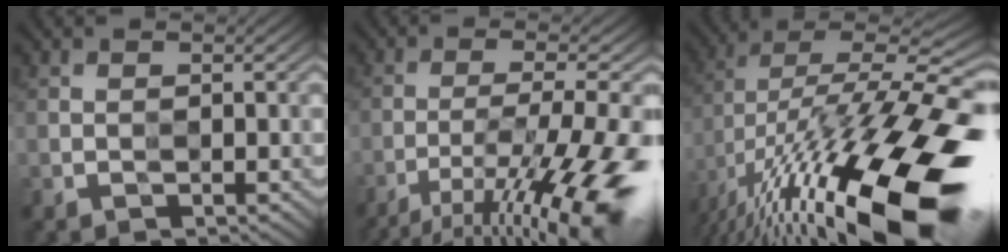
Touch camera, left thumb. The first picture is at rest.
{"total": 14.7, "force": [-9.0, 2.9, 11.3], "torque": [-0.200, -0.009, -0.137]}
{"total": 21.1, "force": [-8.5, 7.1, 17.9], "torque": [-0.319, -0.009, -0.145]}